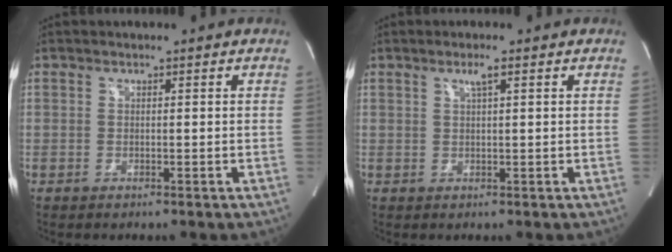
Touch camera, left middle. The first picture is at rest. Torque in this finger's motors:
{"motor_torque": [-0.11, -0.26, 0.00, 0.01]}